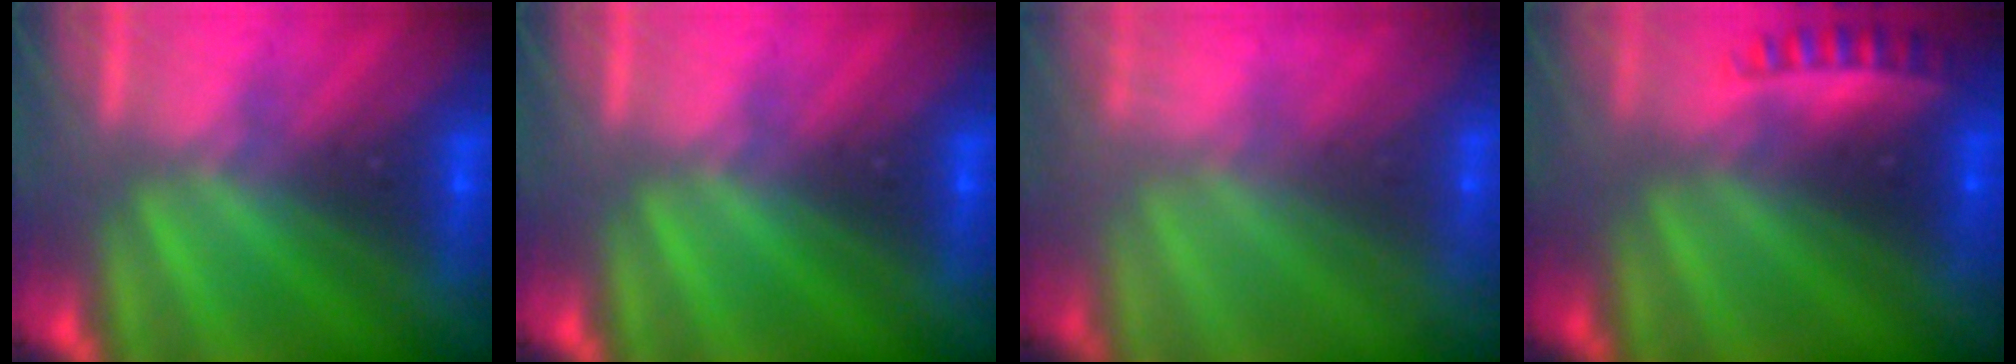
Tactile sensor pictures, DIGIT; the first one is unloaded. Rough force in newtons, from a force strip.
{"total": 0.0}
{"total": 10.7}
{"total": 2.5}